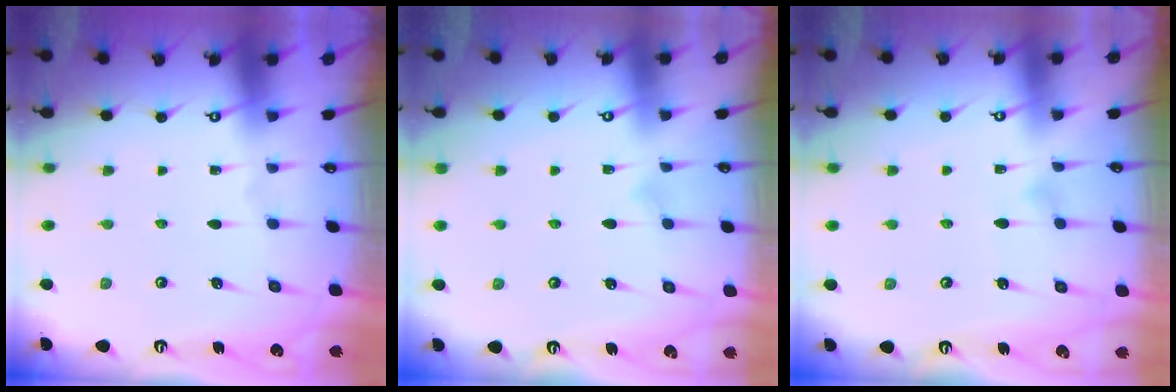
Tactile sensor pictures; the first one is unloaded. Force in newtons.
{"total": 4.3, "press": 4.2, "slide": 0.3}
{"total": 4.8, "press": 4.8, "slide": 0.4}